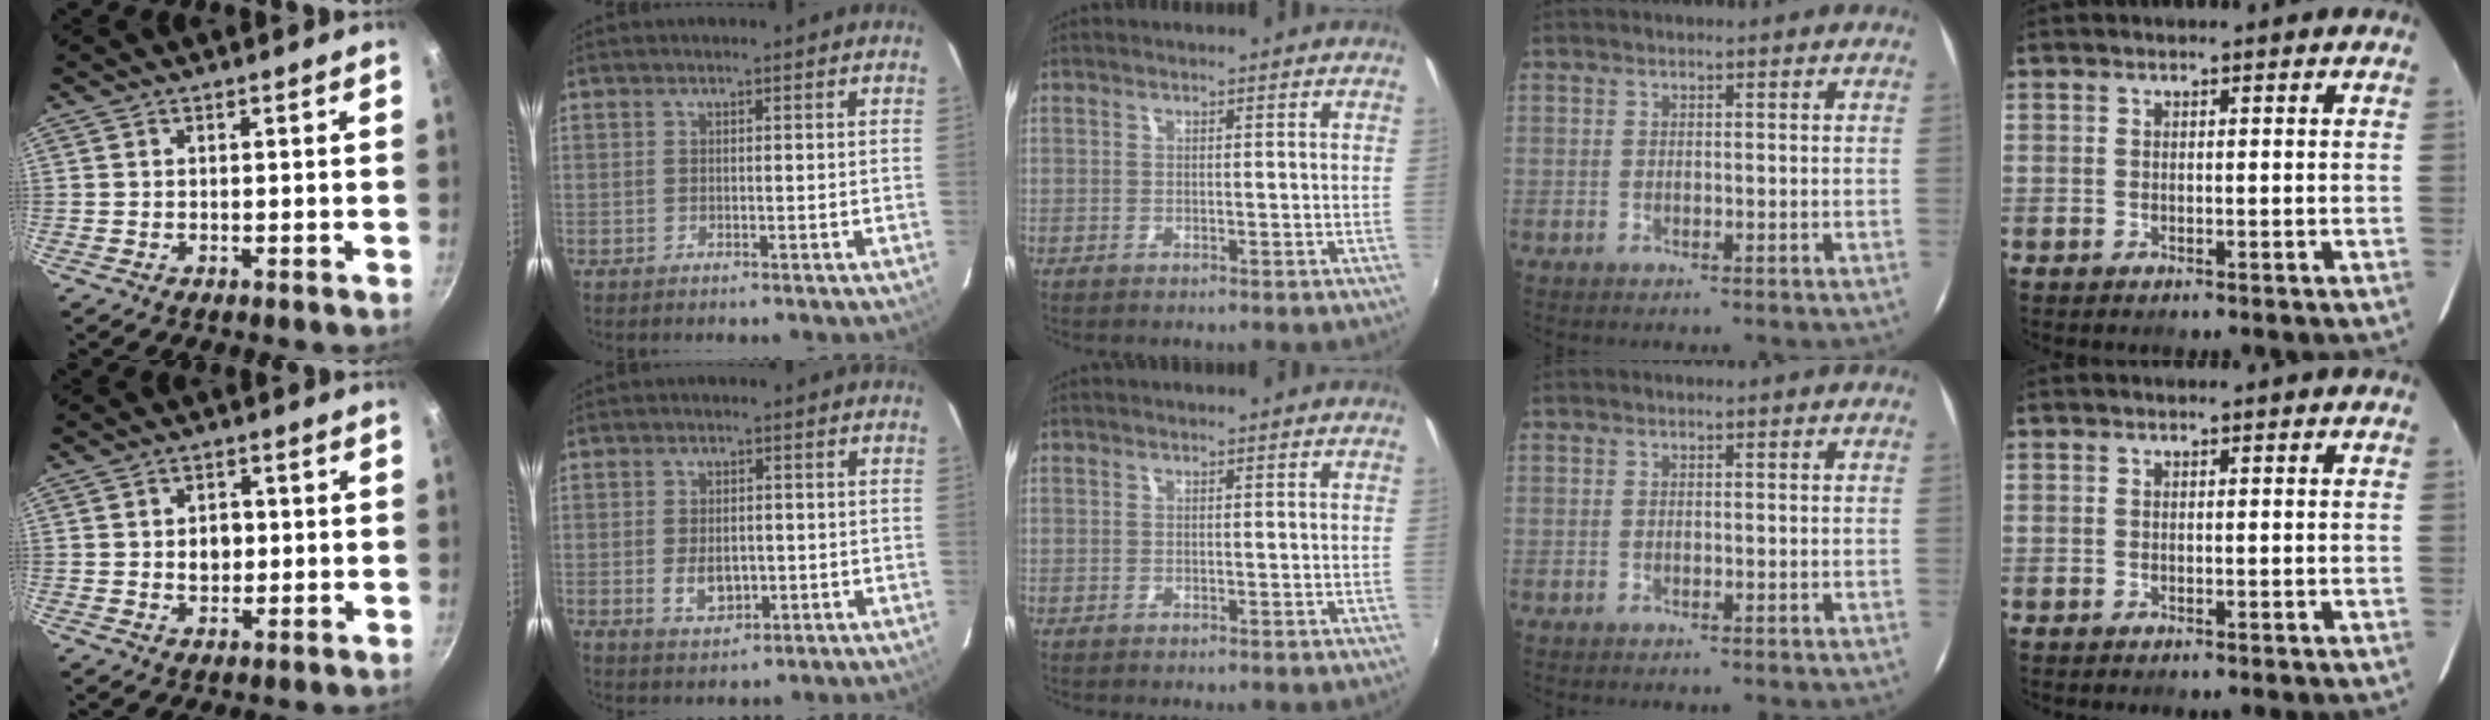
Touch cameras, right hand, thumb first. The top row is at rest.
{"thumb": {"total": 4.3, "force": [0.2, 3.3, 2.7], "torque": [-0.025, -0.001, 0.003]}, "index": {"total": 5.5, "force": [-1.1, 3.6, 4.0], "torque": [-0.077, -0.007, -0.011]}}